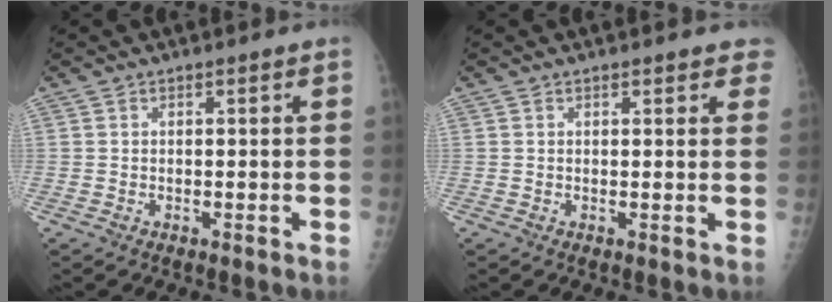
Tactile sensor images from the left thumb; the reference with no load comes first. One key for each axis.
{"total": 3.5, "fx": 2.8, "fy": 1.4, "fz": 1.7, "tx": 0.009, "ty": -0.003, "tz": 0.025}